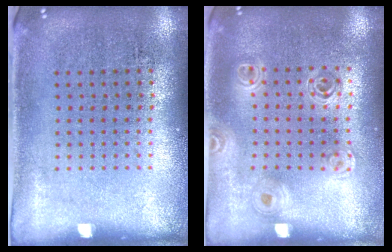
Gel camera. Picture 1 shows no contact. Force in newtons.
{"total": 1.4, "press": 1.3, "slide": 0.5}